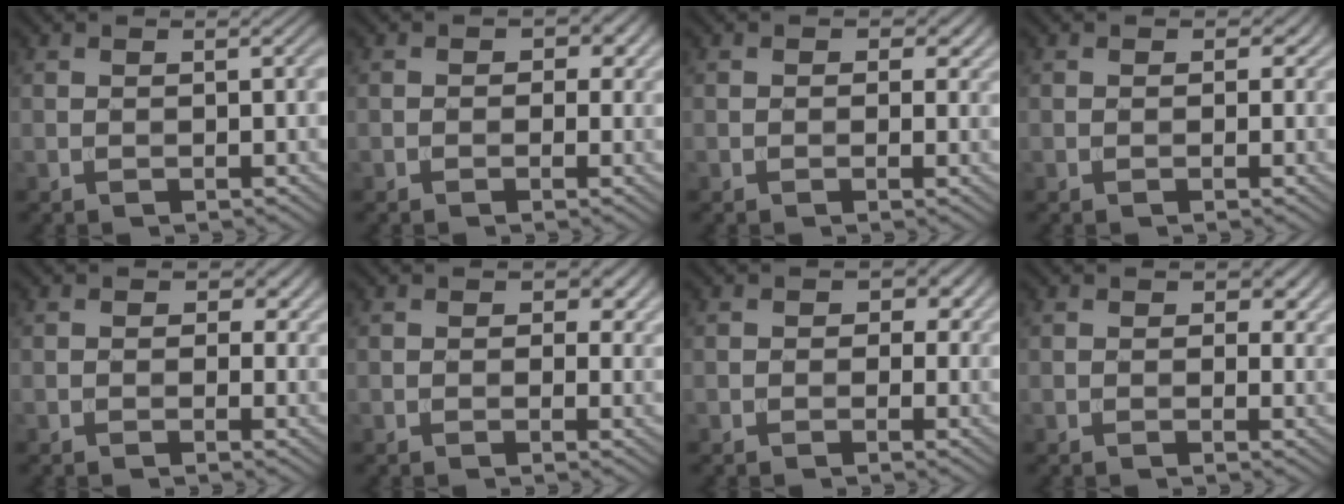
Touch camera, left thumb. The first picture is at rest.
{"total": 2.4, "force": [0.3, 2.0, 1.4], "torque": [-0.021, -0.001, -0.001]}
{"total": 2.4, "force": [0.6, 2.0, 1.3], "torque": [-0.024, -0.008, 0.001]}
{"total": 1.4, "force": [0.2, 1.3, 0.5], "torque": [-0.012, -0.007, -0.001]}
{"total": 2.6, "force": [0.5, 2.1, 1.5], "torque": [-0.026, -0.003, -0.001]}
{"total": 2.9, "force": [0.8, 2.2, 1.7], "torque": [-0.028, -0.009, 0.004]}
{"total": 3.3, "force": [0.6, 2.7, 1.7], "torque": [-0.018, 0.002, -0.003]}
{"total": 2.7, "force": [0.8, 1.9, 1.8], "torque": [-0.028, -0.008, 0.009]}